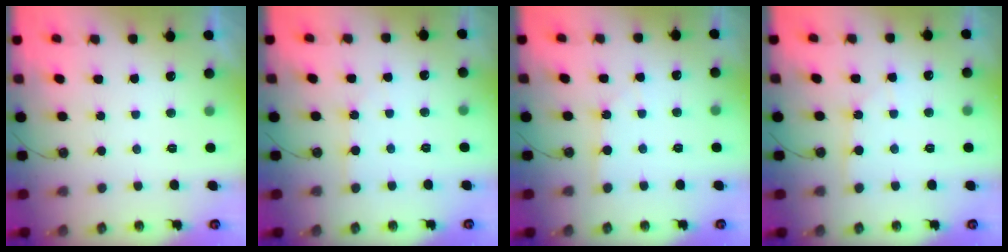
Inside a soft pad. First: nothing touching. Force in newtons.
{"total": 3.1, "press": 3.1, "slide": 0.4}
{"total": 2.1, "press": 2.1, "slide": 0.3}
{"total": 6.2, "press": 6.2, "slide": 0.5}